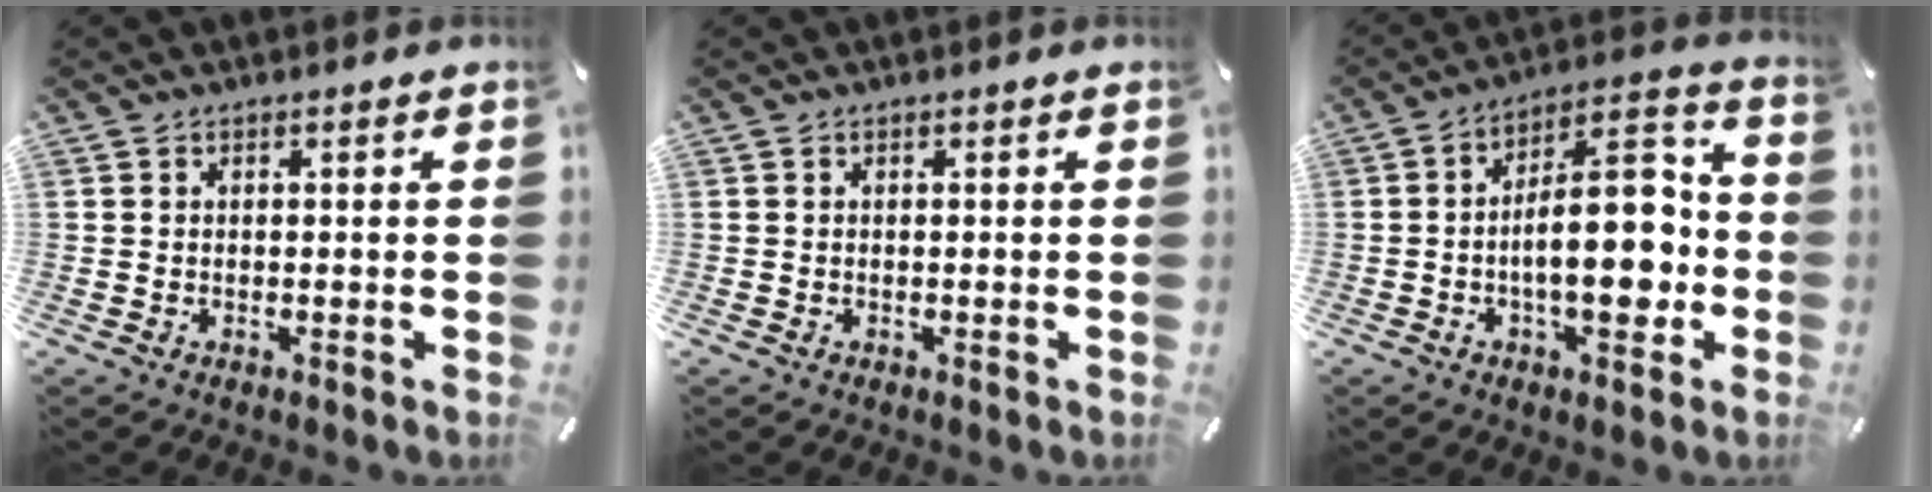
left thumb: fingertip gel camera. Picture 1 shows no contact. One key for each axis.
{"total": 0.0}
{"total": 16.8, "fx": -2.5, "fy": 7.9, "fz": 14.7, "tx": -0.209, "ty": 0.005, "tz": -0.046}